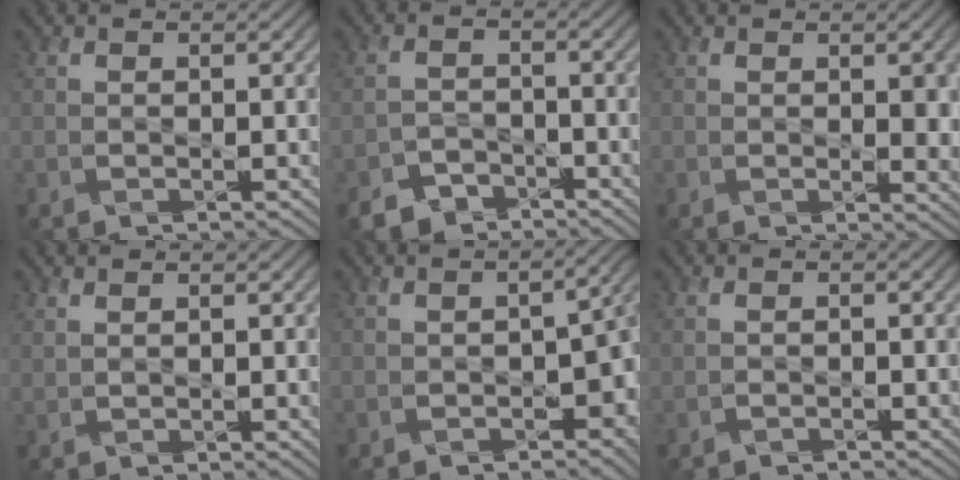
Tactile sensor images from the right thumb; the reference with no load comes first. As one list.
[{"total": 4.6, "force": [-3.8, 2.3, 0.8], "torque": [-0.012, -0.009, -0.072]}, {"total": 4.1, "force": [0.7, 1.7, 3.7], "torque": [-0.054, -0.006, 0.018]}, {"total": 1.2, "force": [0.9, 0.3, 0.7], "torque": [-0.019, -0.004, 0.023]}, {"total": 7.1, "force": [-2.1, 4.0, 5.5], "torque": [-0.073, -0.023, -0.022]}, {"total": 0.7, "force": [-0.6, 0.2, 0.2], "torque": [-0.008, -0.001, -0.012]}]